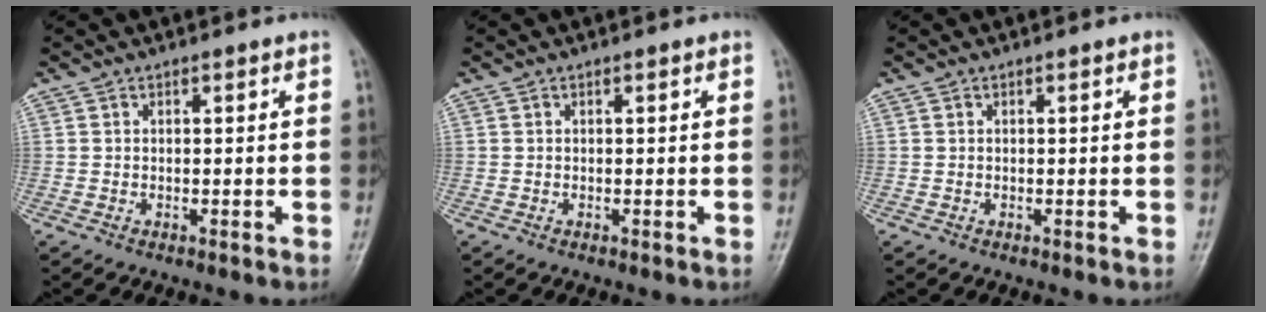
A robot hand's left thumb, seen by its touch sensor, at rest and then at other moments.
{"total": 0.0}
{"total": 0.0}